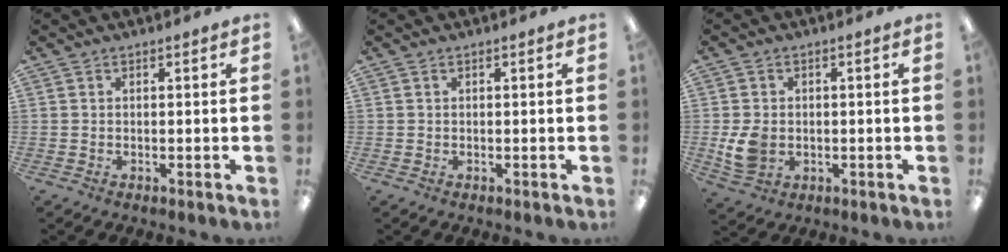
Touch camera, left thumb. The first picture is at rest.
{"total": 0.0}
{"total": 6.2, "force": [-0.6, 4.8, 3.9], "torque": [-0.071, -0.002, -0.011]}